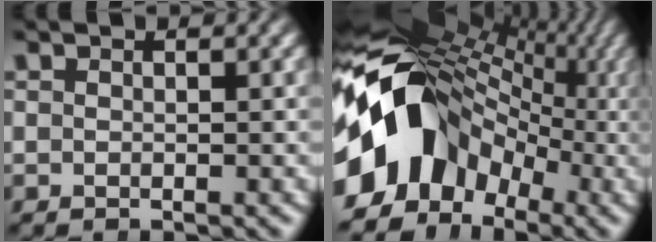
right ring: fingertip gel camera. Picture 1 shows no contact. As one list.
[{"total": 21.9, "force": [0.2, 15.2, 15.7], "torque": [-0.235, 0.019, -0.015]}]